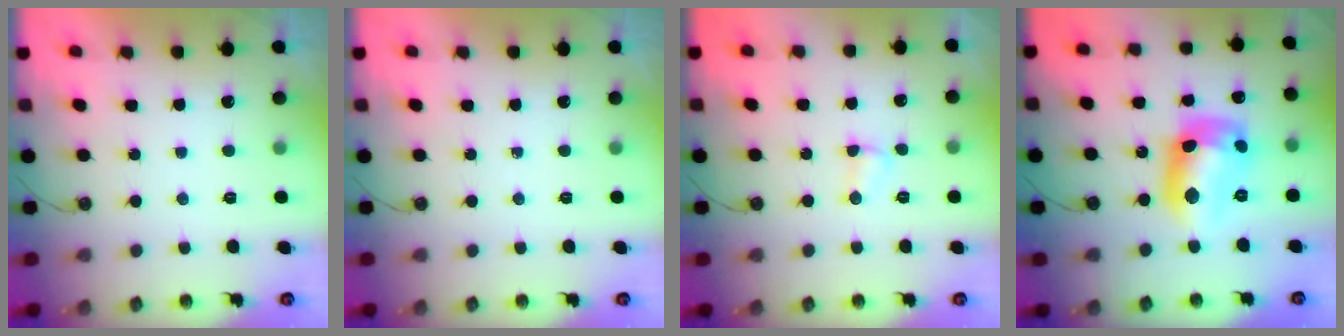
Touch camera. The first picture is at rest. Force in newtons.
{"total": 0.0}
{"total": 2.8, "press": 2.8, "slide": 0.4}
{"total": 14.4, "press": 14.4, "slide": 0.9}